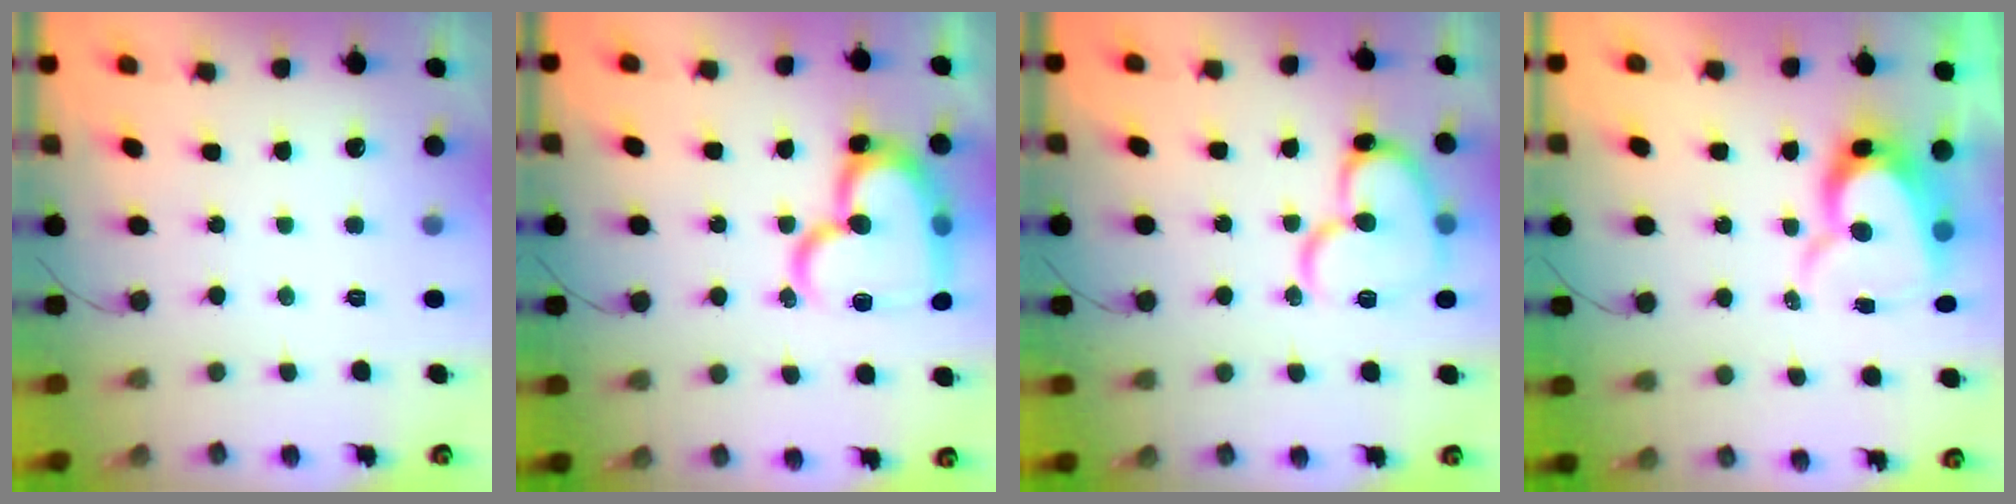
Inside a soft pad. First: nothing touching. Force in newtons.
{"total": 21.9, "press": 21.8, "slide": 2.1}
{"total": 15.8, "press": 15.7, "slide": 1.4}
{"total": 10.9, "press": 10.9, "slide": 1.1}